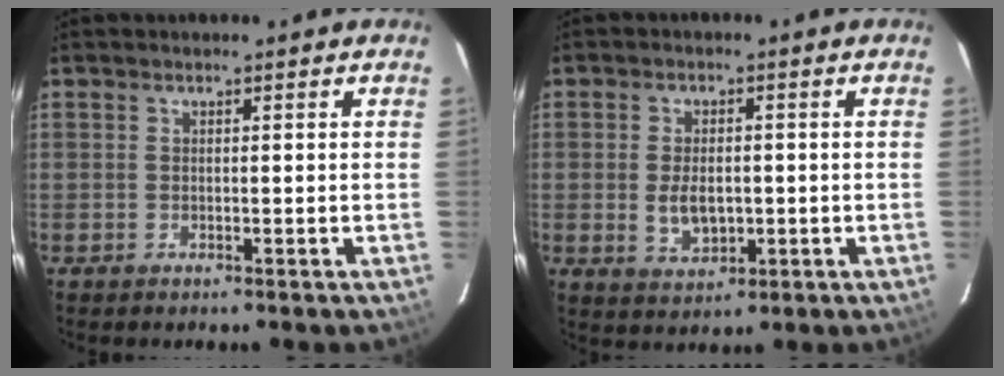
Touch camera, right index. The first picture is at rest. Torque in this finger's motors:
{"motor_torque": [0.07, 0.06, 0.17, 0.05]}